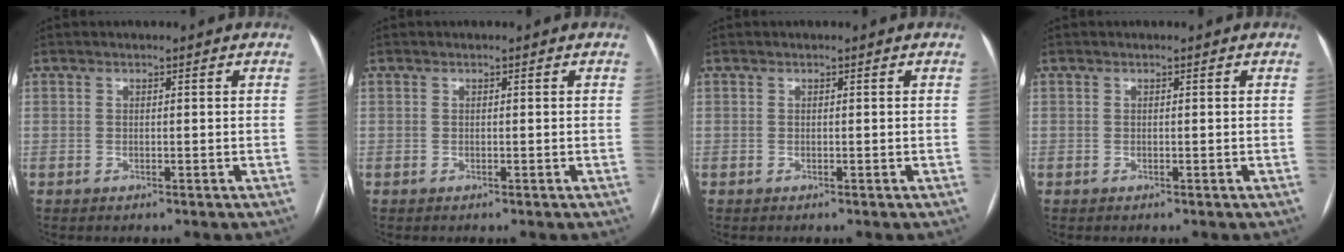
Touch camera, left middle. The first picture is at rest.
{"total": 0.0}
{"total": 0.0}
{"total": 0.0}